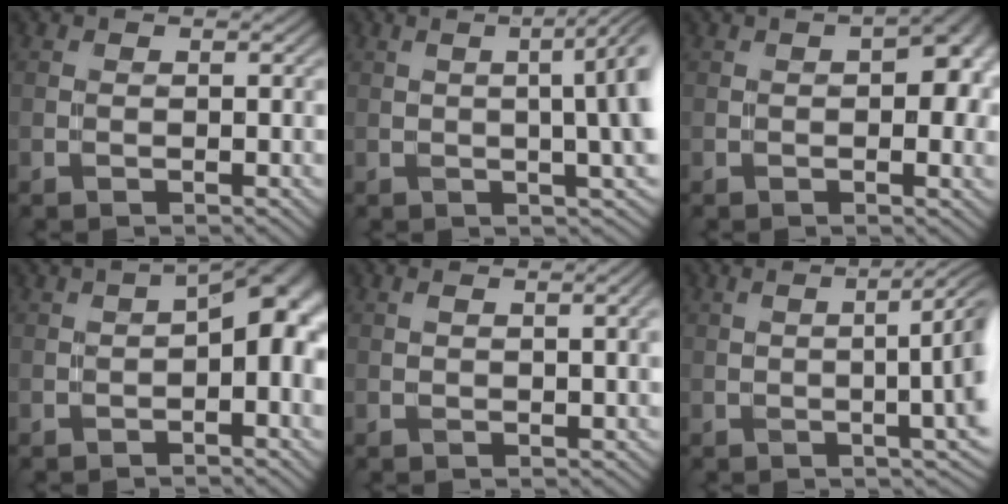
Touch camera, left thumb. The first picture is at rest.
{"total": 7.6, "force": [0.7, 1.6, 7.4], "torque": [-0.077, 0.012, 0.021]}
{"total": 5.1, "force": [0.2, 1.6, 4.9], "torque": [-0.068, -0.003, 0.013]}
{"total": 6.3, "force": [-0.2, 1.8, 6.0], "torque": [-0.087, 0.007, 0.000]}
{"total": 2.4, "force": [0.5, 0.6, 2.3], "torque": [-0.027, 0.003, 0.012]}
{"total": 7.7, "force": [0.4, 1.4, 7.6], "torque": [-0.092, 0.002, 0.019]}